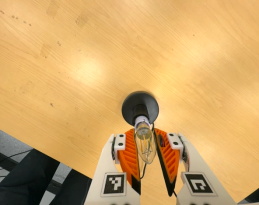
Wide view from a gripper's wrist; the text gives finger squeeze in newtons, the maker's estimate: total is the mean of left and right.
{"total": 12.5, "left": 13.0, "right": 12.1}